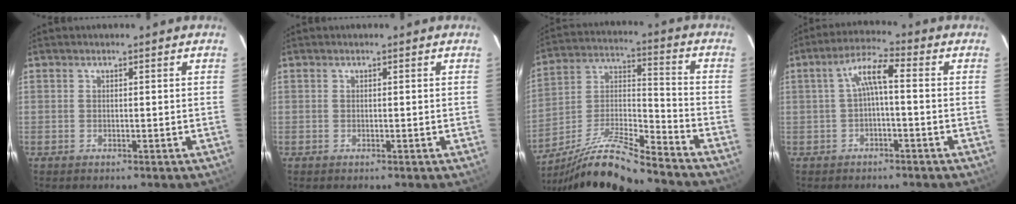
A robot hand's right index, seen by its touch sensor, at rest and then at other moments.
{"total": 0.0}
{"total": 16.0, "force": [-13.8, 1.2, 8.1], "torque": [-0.157, 0.000, -0.246]}
{"total": 5.1, "force": [-0.5, 0.9, 5.0], "torque": [-0.106, 0.016, -0.008]}